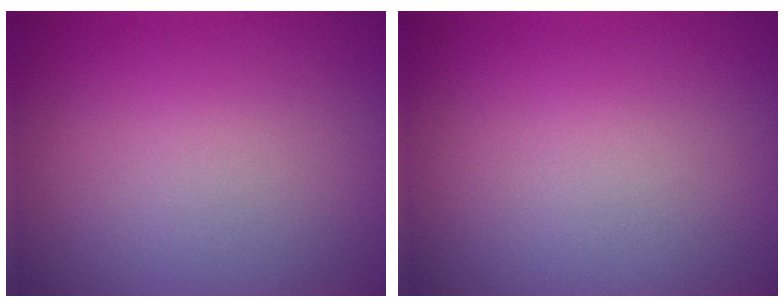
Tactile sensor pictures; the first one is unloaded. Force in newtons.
{"total": 0.0}